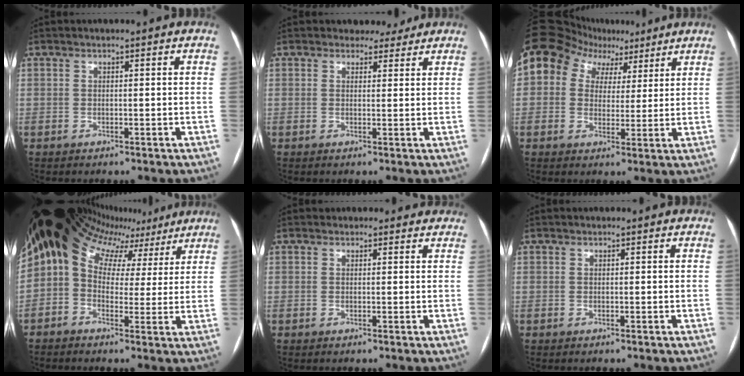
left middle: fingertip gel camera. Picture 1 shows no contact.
{"total": 3.0, "force": [2.6, 1.5, 0.0], "torque": [0.004, 0.002, 0.030]}
{"total": 10.0, "force": [5.3, 7.5, 4.0], "torque": [-0.064, 0.060, 0.090]}
{"total": 16.9, "force": [10.0, 10.7, 8.4], "torque": [-0.169, 0.098, 0.141]}
{"total": 2.4, "force": [2.0, 1.4, 0.1], "torque": [0.004, 0.010, 0.015]}
{"total": 0.0}